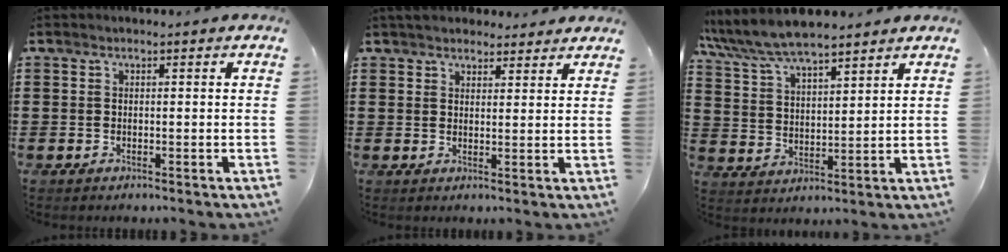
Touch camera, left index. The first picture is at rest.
{"total": 3.3, "force": [3.2, 0.9, 0.4], "torque": [-0.016, -0.002, 0.061]}
{"total": 7.0, "force": [6.5, 1.2, 2.4], "torque": [-0.072, -0.024, 0.117]}